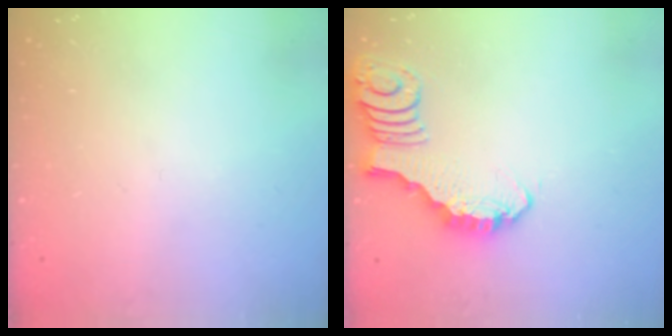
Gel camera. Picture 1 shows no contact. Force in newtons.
{"total": 4.2, "press": 4.2, "slide": 0.3}